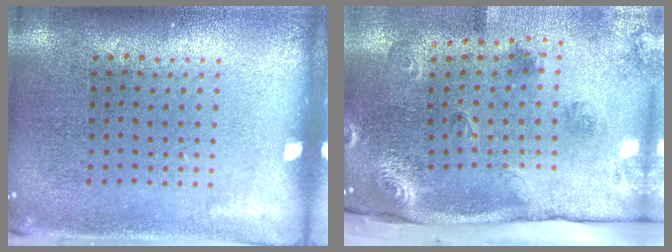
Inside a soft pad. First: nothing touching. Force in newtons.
{"total": 2.7, "press": 1.9, "slide": 1.8}